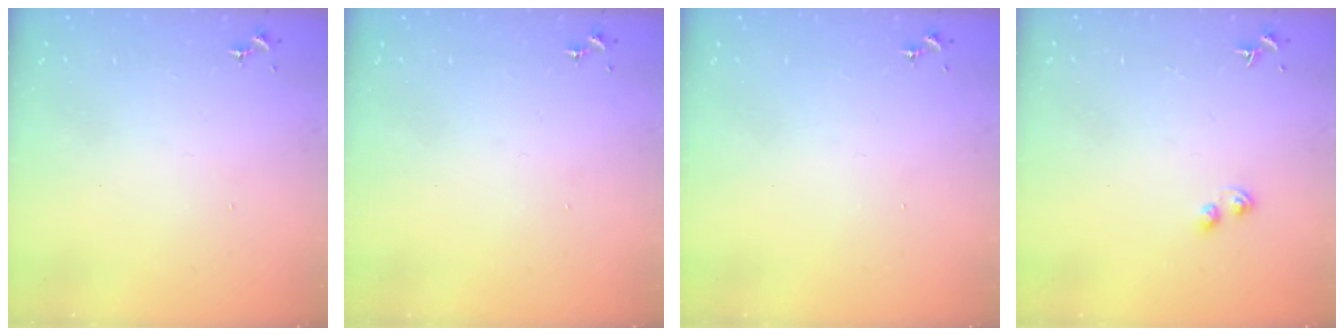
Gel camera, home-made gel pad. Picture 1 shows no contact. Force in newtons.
{"total": 0.0}
{"total": 0.0}
{"total": 3.2, "press": 3.1, "slide": 0.9}